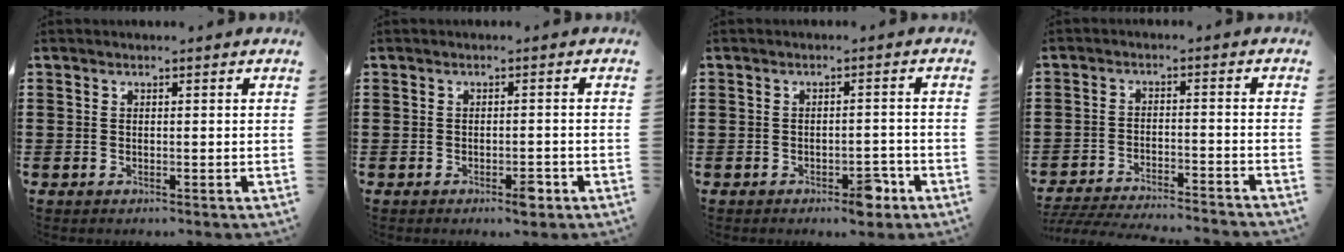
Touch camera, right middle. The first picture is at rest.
{"total": 2.2, "force": [-1.4, 0.7, 1.5], "torque": [-0.026, 0.000, -0.025]}
{"total": 3.8, "force": [-2.7, 1.3, 2.4], "torque": [-0.034, 0.007, -0.048]}
{"total": 4.5, "force": [-4.4, -0.2, 0.9], "torque": [-0.023, -0.007, -0.092]}